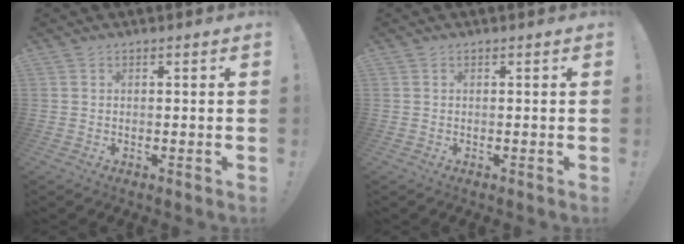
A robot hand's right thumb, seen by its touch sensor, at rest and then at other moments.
{"total": 0.0}